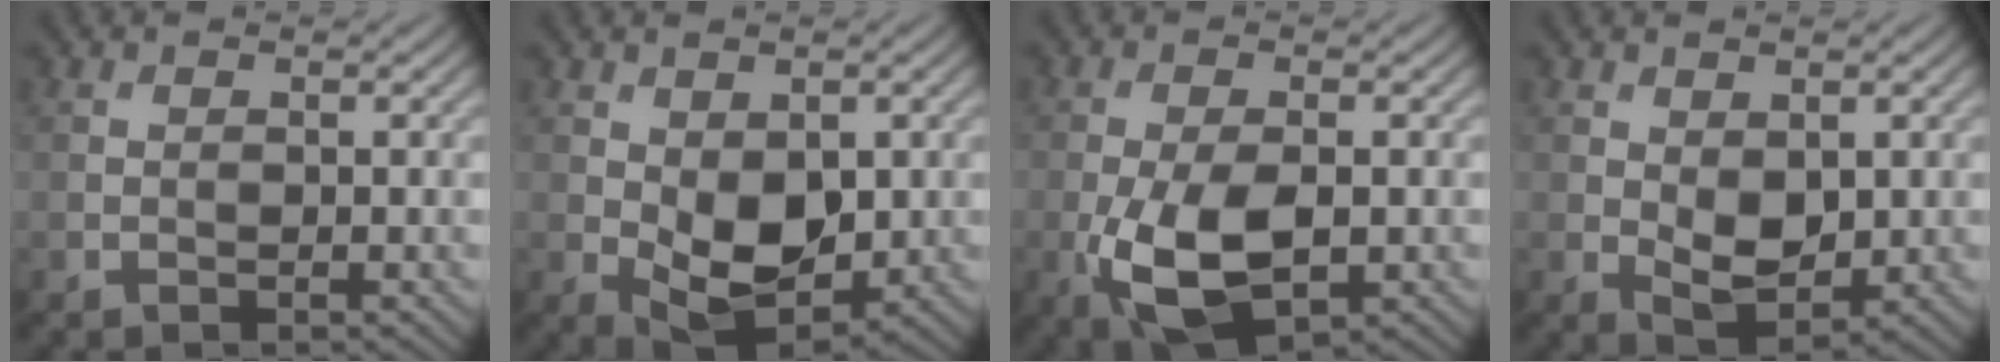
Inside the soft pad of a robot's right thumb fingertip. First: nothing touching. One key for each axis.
{"total": 6.7, "fx": -0.3, "fy": 4.2, "fz": 5.3, "tx": -0.106, "ty": -0.012, "tz": 0.004}
{"total": 8.8, "fx": -2.4, "fy": 4.3, "fz": 7.2, "tx": -0.163, "ty": -0.015, "tz": -0.037}
{"total": 3.9, "fx": 0.4, "fy": 2.5, "fz": 3.1, "tx": -0.058, "ty": -0.008, "tz": 0.015}